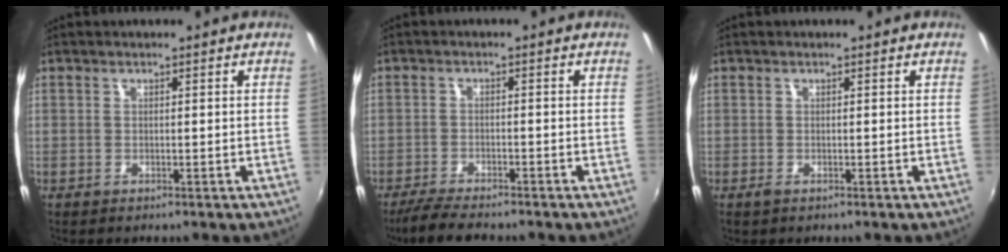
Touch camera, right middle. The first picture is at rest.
{"total": 6.4, "force": [-5.6, 0.9, 3.0], "torque": [-0.080, -0.018, -0.098]}
{"total": 0.5, "force": [-0.4, 0.2, 0.3], "torque": [-0.007, -0.002, -0.008]}